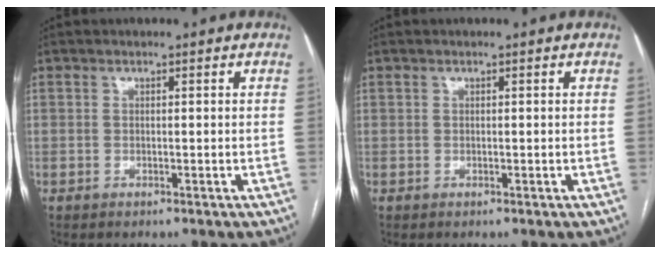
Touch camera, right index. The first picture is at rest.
{"total": 0.0}